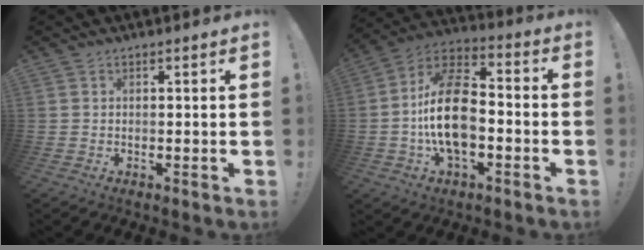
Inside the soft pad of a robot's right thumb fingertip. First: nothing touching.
{"total": 18.3, "force": [-2.8, 10.3, 14.8], "torque": [-0.270, 0.018, -0.049]}